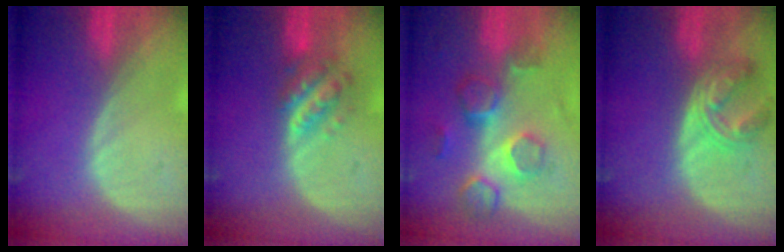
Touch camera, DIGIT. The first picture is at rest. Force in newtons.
{"total": 5.8, "press": 5.3, "slide": 2.4}
{"total": 8.8, "press": 7.6, "slide": 4.5}
{"total": 6.1, "press": 6.0, "slide": 0.7}